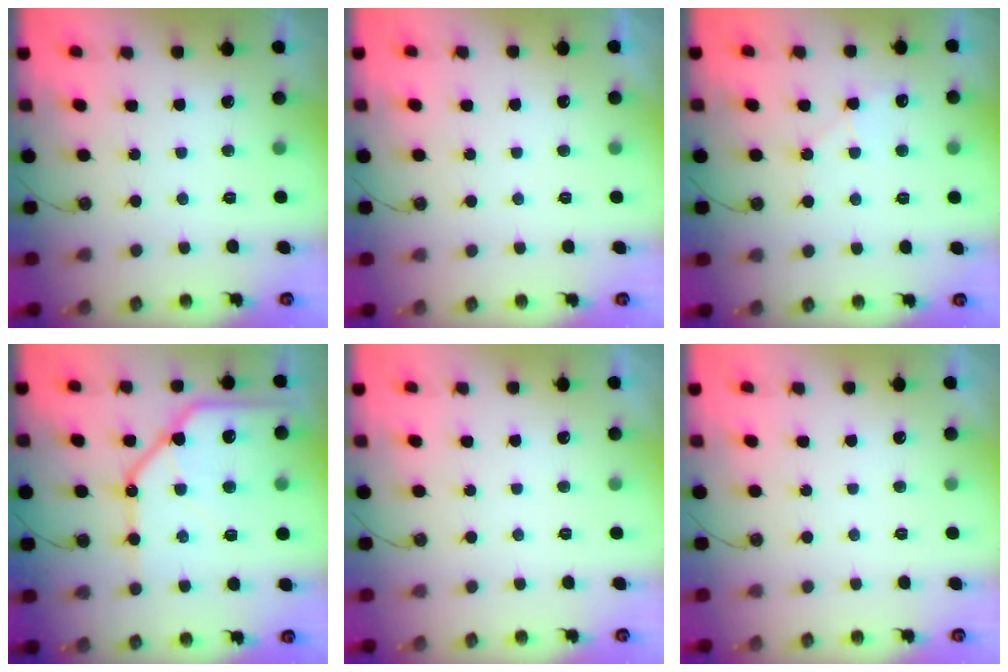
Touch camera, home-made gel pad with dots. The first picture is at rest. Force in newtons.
{"total": 0.0}
{"total": 5.9, "press": 5.9, "slide": 0.7}
{"total": 18.9, "press": 18.8, "slide": 2.0}
{"total": 0.0}
{"total": 0.0}